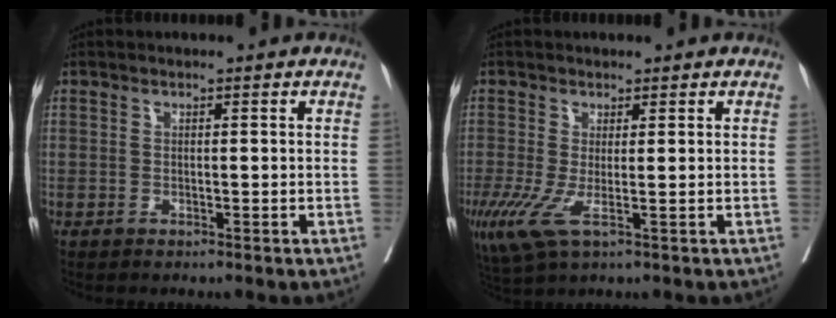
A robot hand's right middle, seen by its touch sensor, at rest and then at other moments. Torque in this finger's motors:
{"motor_torque": [0.28, -0.44, 0.68, 0.21]}